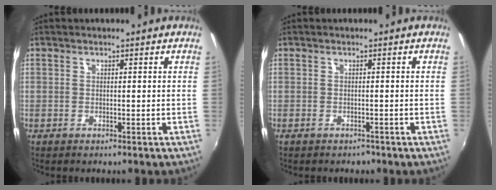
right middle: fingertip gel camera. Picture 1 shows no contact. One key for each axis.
{"total": 1.4, "fx": -1.1, "fy": 0.8, "fz": 0.4, "tx": -0.011, "ty": -0.002, "tz": -0.013}